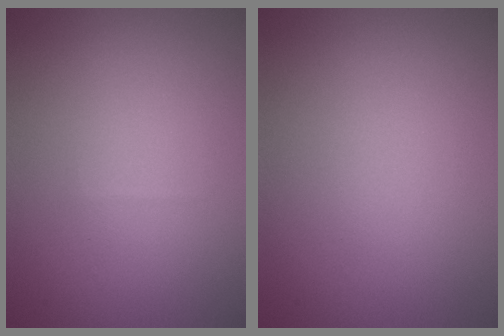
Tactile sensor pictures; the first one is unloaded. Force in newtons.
{"total": 0.0}